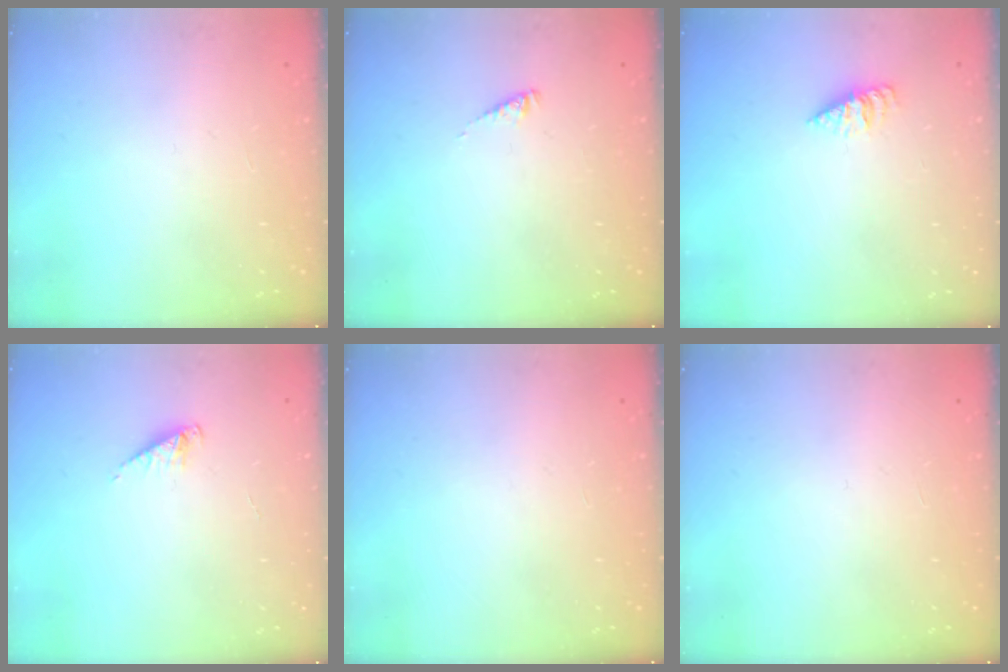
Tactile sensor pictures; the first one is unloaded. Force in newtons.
{"total": 1.4, "press": 1.4, "slide": 0.2}
{"total": 2.6, "press": 2.6, "slide": 0.4}
{"total": 4.4, "press": 4.3, "slide": 0.6}
{"total": 0.0}
{"total": 0.0}